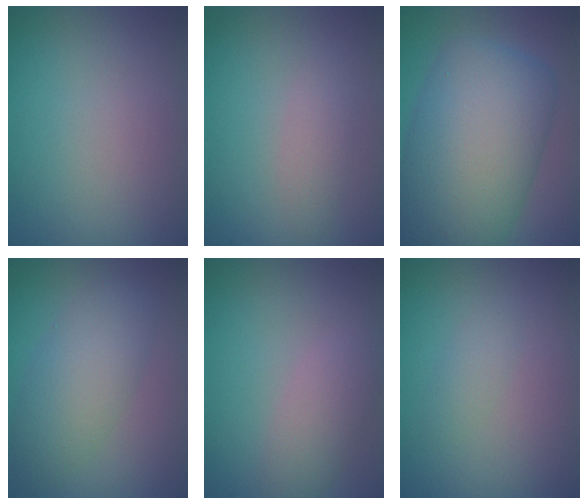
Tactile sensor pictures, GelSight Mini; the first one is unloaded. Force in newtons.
{"total": 1.5, "press": 1.5, "slide": 0.1}
{"total": 14.0, "press": 14.0, "slide": 0.2}
{"total": 4.9, "press": 4.9, "slide": 0.0}
{"total": 2.6, "press": 2.6, "slide": 0.2}
{"total": 1.1, "press": 1.1, "slide": 0.0}